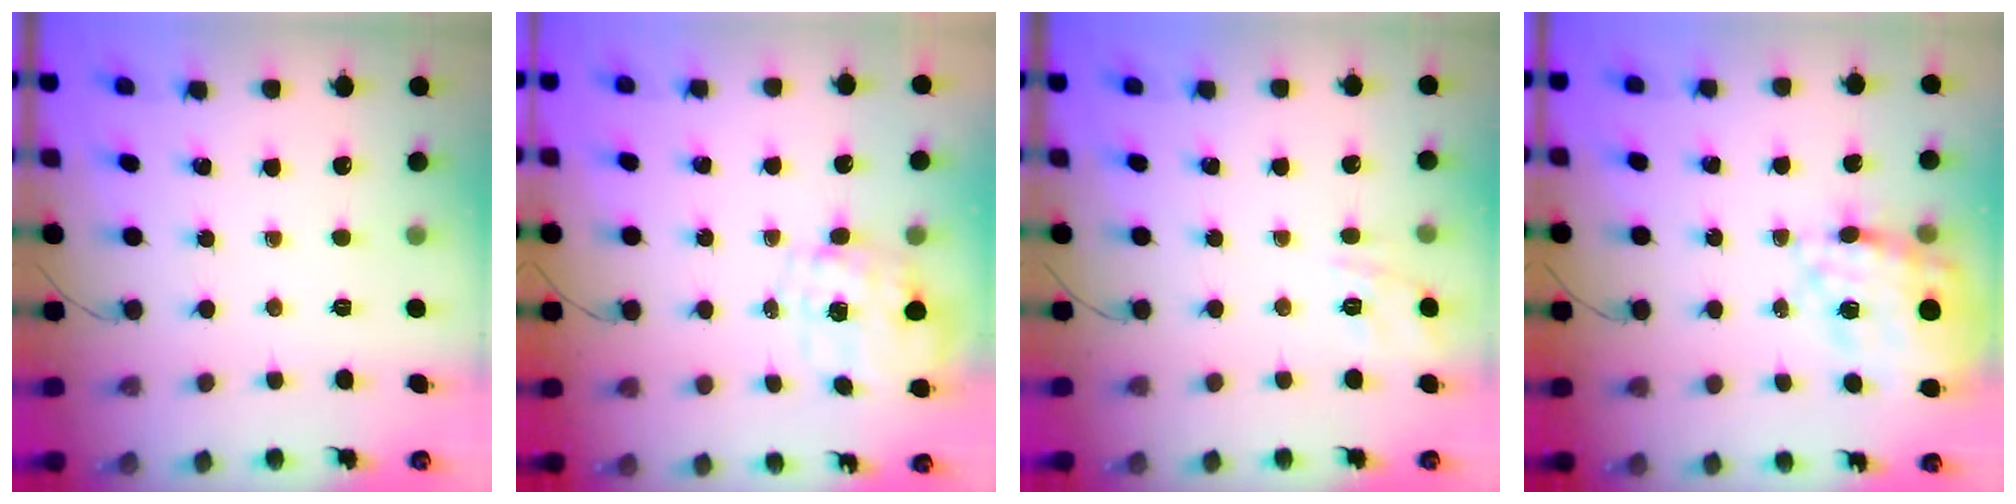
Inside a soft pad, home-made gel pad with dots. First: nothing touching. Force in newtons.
{"total": 1.1, "press": 1.0, "slide": 0.5}
{"total": 10.6, "press": 10.6, "slide": 1.3}
{"total": 20.0, "press": 19.6, "slide": 4.3}